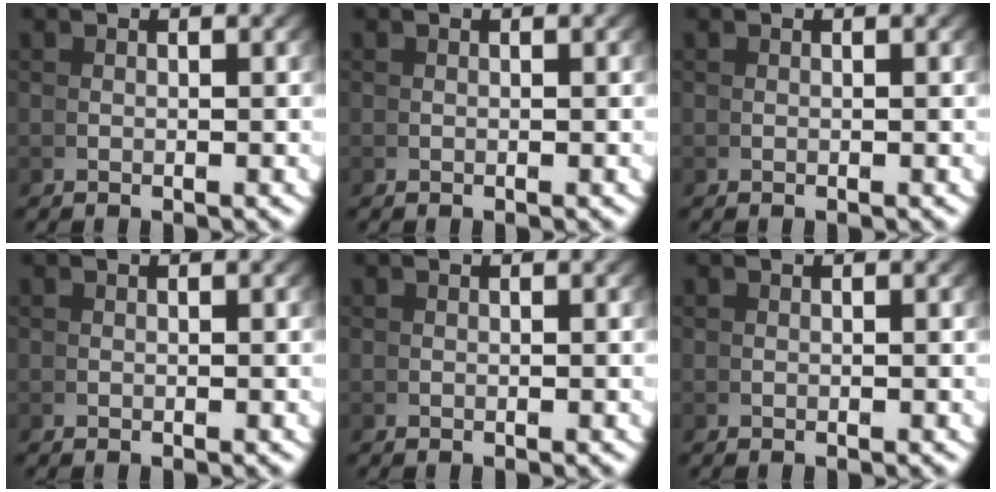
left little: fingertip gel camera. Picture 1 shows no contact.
{"total": 0.0}
{"total": 0.0}
{"total": 0.0}
{"total": 0.0}
{"total": 0.0}